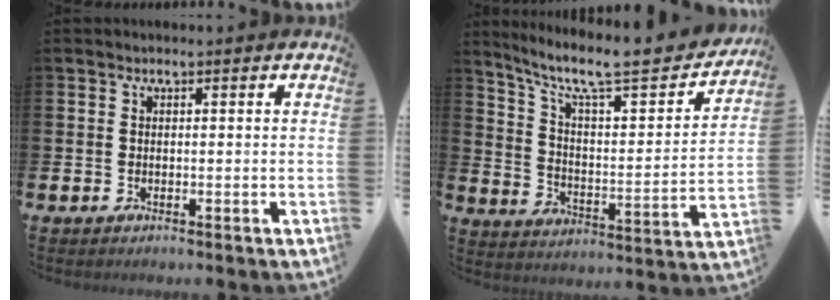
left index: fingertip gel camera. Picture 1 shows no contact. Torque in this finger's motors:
{"motor_torque": [0.04, -0.38, 0.43, 0.19]}